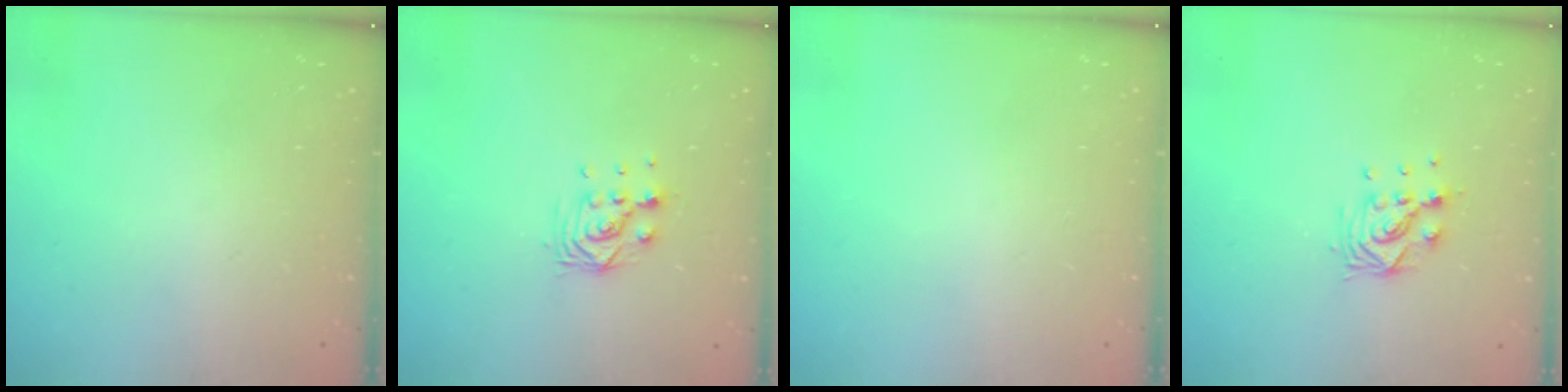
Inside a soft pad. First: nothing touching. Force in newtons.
{"total": 7.3, "press": 7.2, "slide": 0.6}
{"total": 0.0}
{"total": 9.3, "press": 9.3, "slide": 0.9}